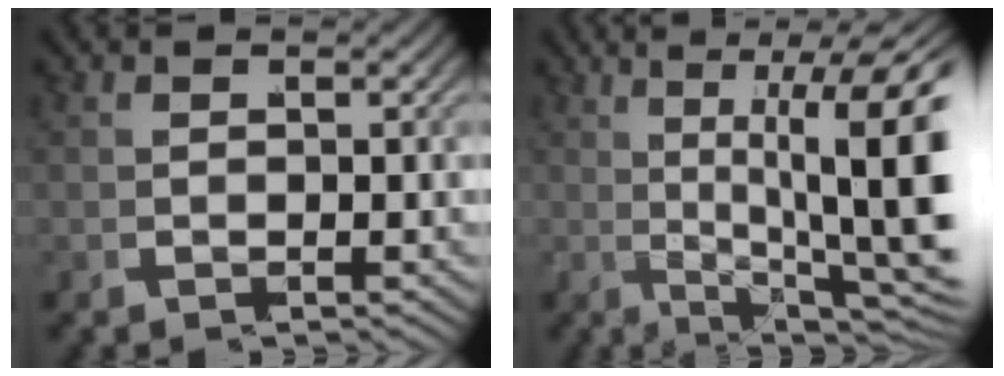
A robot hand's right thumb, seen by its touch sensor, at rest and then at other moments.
{"total": 11.8, "force": [1.5, 4.9, 10.6], "torque": [-0.144, 0.005, 0.020]}